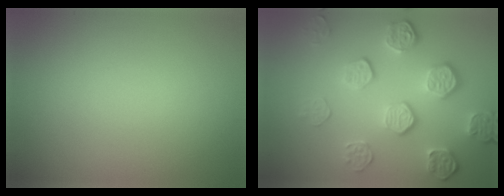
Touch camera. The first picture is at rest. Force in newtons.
{"total": 5.4, "press": 4.0, "slide": 3.7}